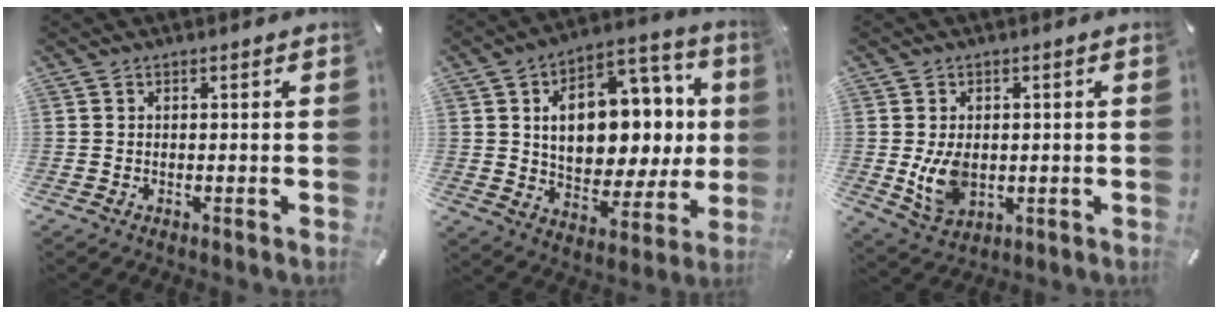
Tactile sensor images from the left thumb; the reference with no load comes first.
{"total": 17.7, "force": [3.4, 12.1, 12.5], "torque": [-0.167, -0.017, 0.063]}
{"total": 7.8, "force": [-0.2, 5.7, 5.3], "torque": [-0.109, -0.012, -0.008]}